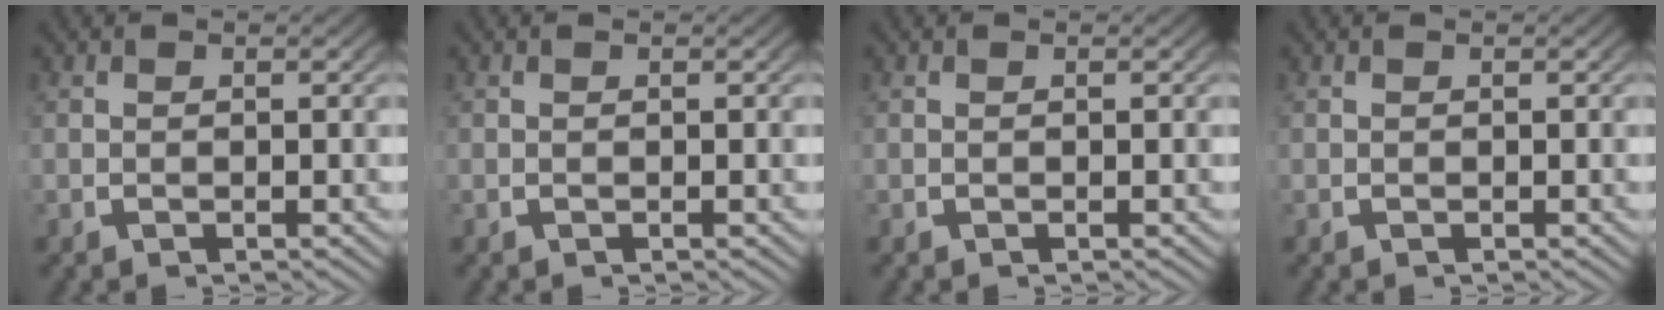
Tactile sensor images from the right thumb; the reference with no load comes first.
{"total": 0.0}
{"total": 0.0}
{"total": 0.0}